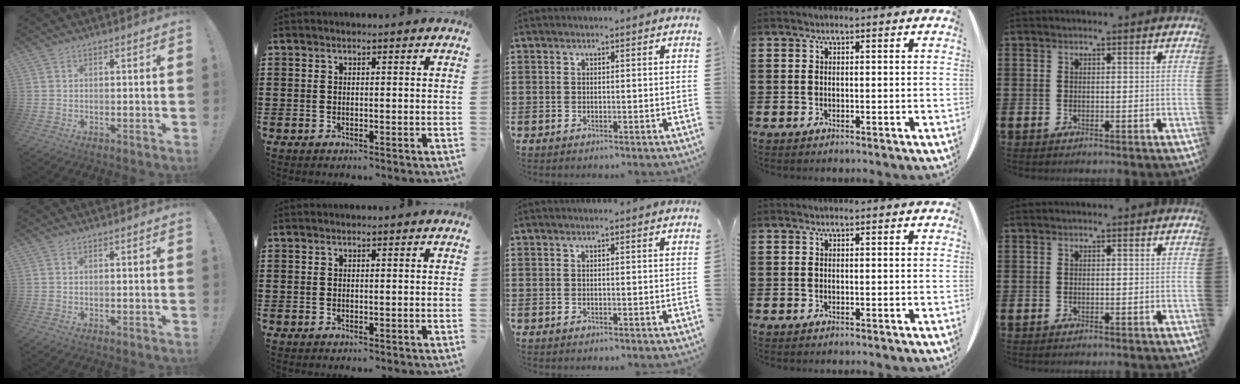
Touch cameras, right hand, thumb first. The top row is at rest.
{}